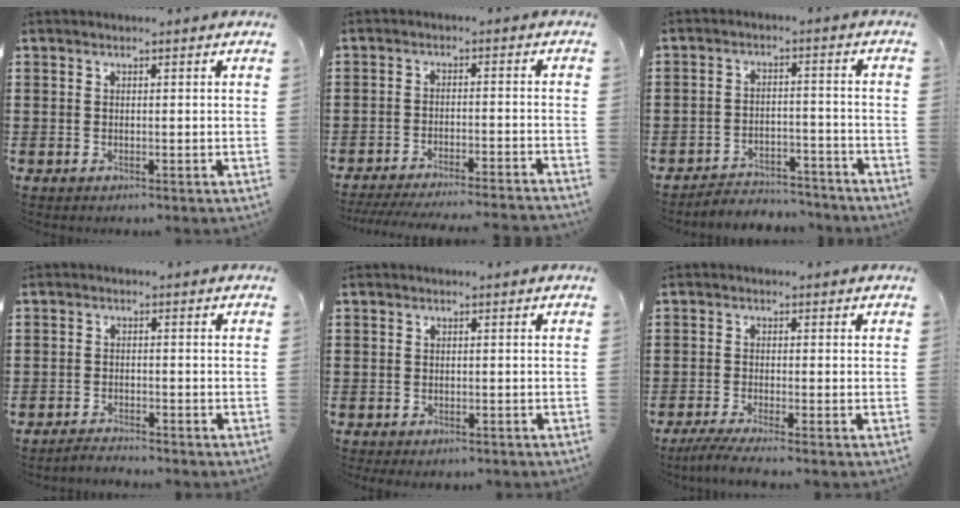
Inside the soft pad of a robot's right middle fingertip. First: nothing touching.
{"total": 4.1, "force": [-3.9, -0.4, 1.2], "torque": [-0.019, -0.008, -0.076]}
{"total": 4.2, "force": [-4.1, 0.7, 0.1], "torque": [-0.007, 0.005, -0.088]}
{"total": 2.1, "force": [-2.1, 0.1, -0.1], "torque": [-0.006, 0.000, -0.044]}
{"total": 0.8, "force": [-0.6, 0.5, 0.1], "torque": [-0.004, -0.001, -0.013]}
{"total": 2.4, "force": [-1.9, -0.2, 1.5], "torque": [-0.041, -0.011, -0.039]}